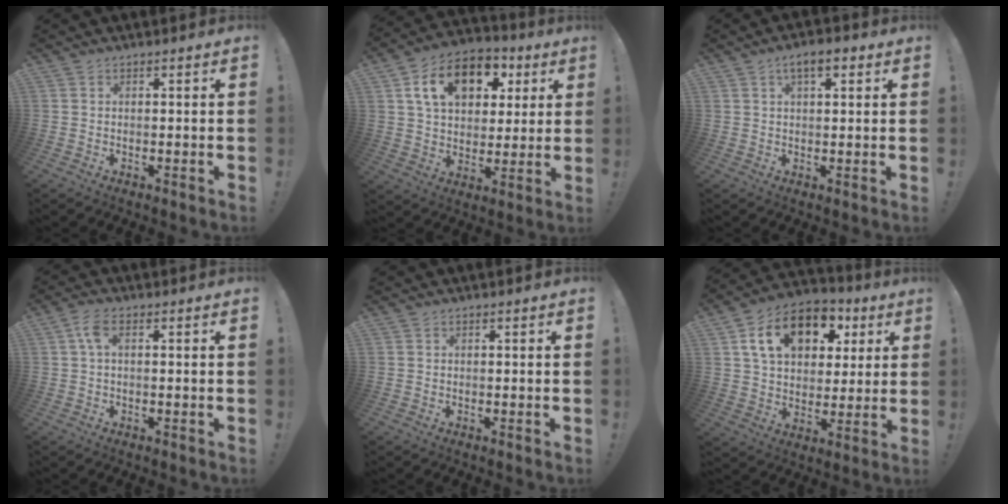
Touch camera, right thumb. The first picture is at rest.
{"total": 16.4, "force": [6.4, 11.2, 10.2], "torque": [-0.160, -0.012, 0.116]}
{"total": 5.5, "force": [2.6, 2.1, 4.4], "torque": [-0.070, 0.001, 0.042]}
{"total": 4.2, "force": [0.8, 1.6, 3.7], "torque": [-0.065, 0.004, 0.014]}
{"total": 0.0}
{"total": 17.1, "force": [6.9, 11.5, 10.6], "torque": [-0.169, -0.015, 0.126]}